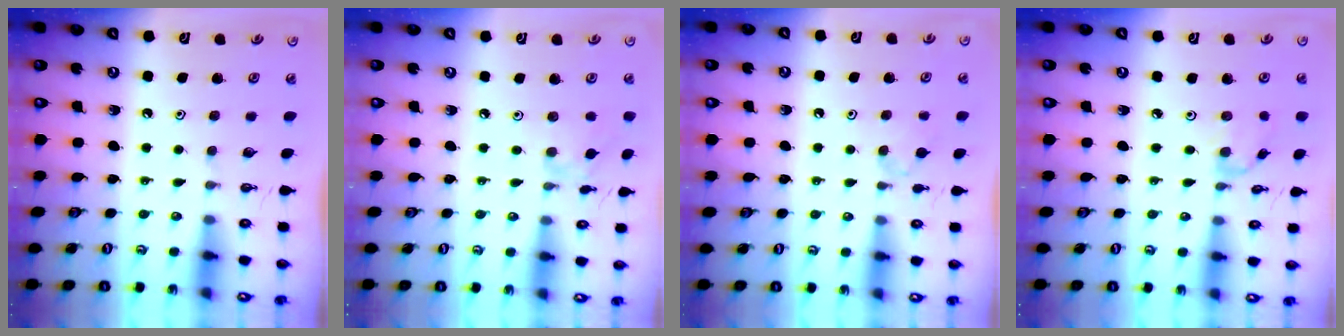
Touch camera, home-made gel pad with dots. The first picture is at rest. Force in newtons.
{"total": 3.0, "press": 2.9, "slide": 0.6}
{"total": 3.0, "press": 3.0, "slide": 0.5}
{"total": 0.7, "press": 0.6, "slide": 0.4}